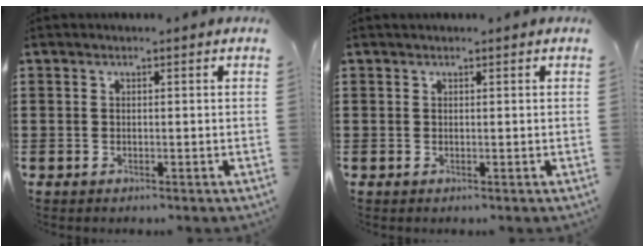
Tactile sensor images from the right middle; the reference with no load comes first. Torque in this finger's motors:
{"motor_torque": [0.00, 0.00, 0.00, 0.00]}